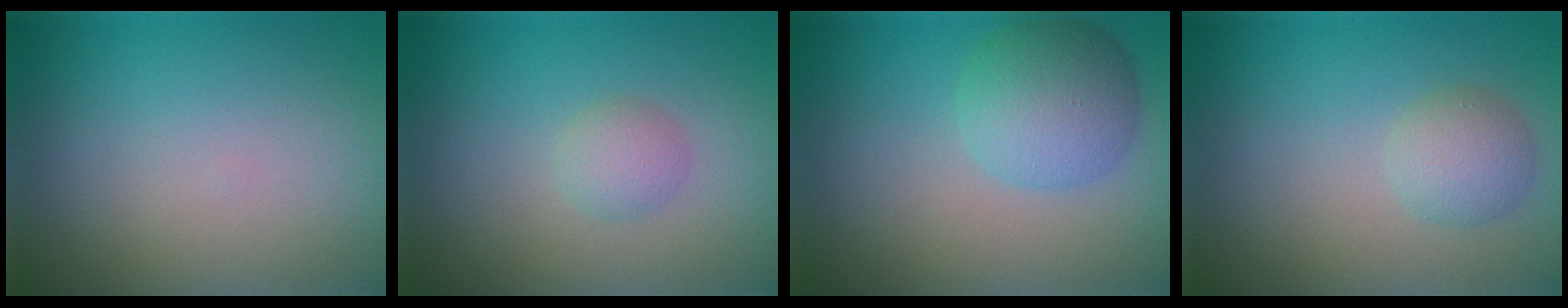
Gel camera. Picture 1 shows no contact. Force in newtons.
{"total": 1.6, "press": 1.6, "slide": 0.1}
{"total": 5.2, "press": 5.2, "slide": 0.2}
{"total": 2.4, "press": 2.4, "slide": 0.2}